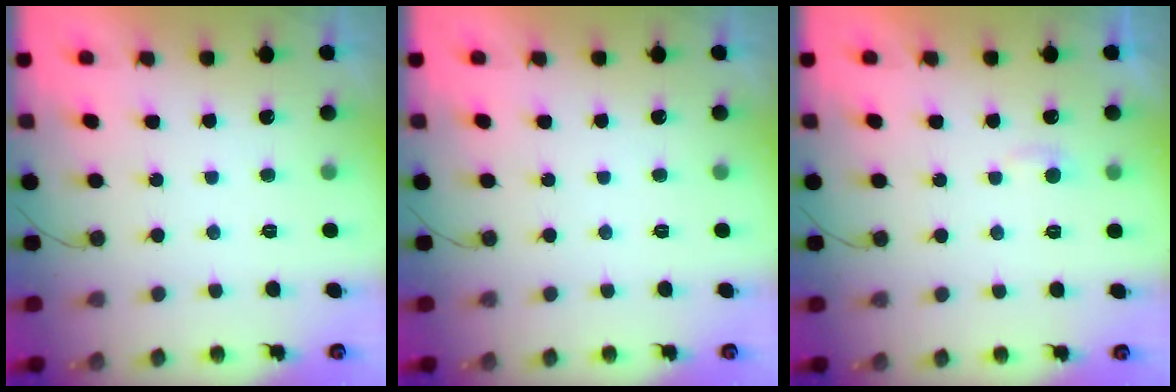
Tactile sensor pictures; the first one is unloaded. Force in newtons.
{"total": 0.0}
{"total": 2.7, "press": 2.7, "slide": 0.2}